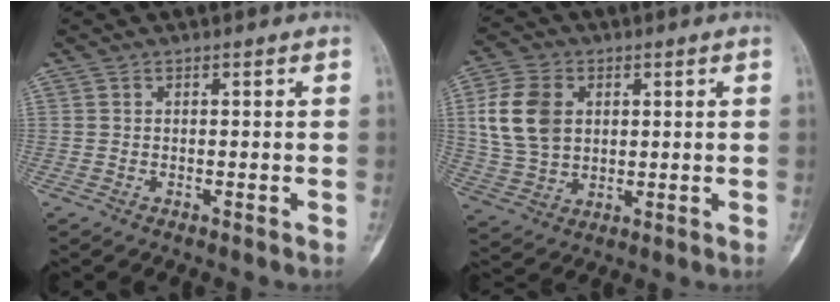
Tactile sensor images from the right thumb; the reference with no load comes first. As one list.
[{"total": 11.8, "force": [2.5, 8.6, 7.7], "torque": [-0.139, -0.001, 0.052]}]